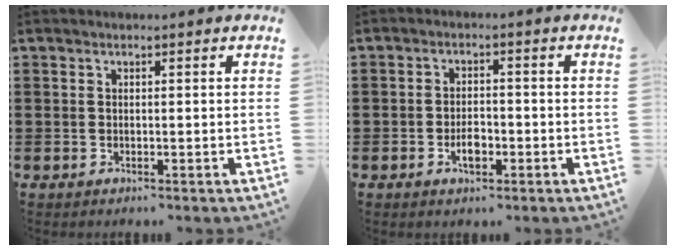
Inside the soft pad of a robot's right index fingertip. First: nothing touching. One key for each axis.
{"total": 3.3, "fx": -1.3, "fy": 1.5, "fz": 2.7, "tx": -0.048, "ty": 0.004, "tz": -0.022}